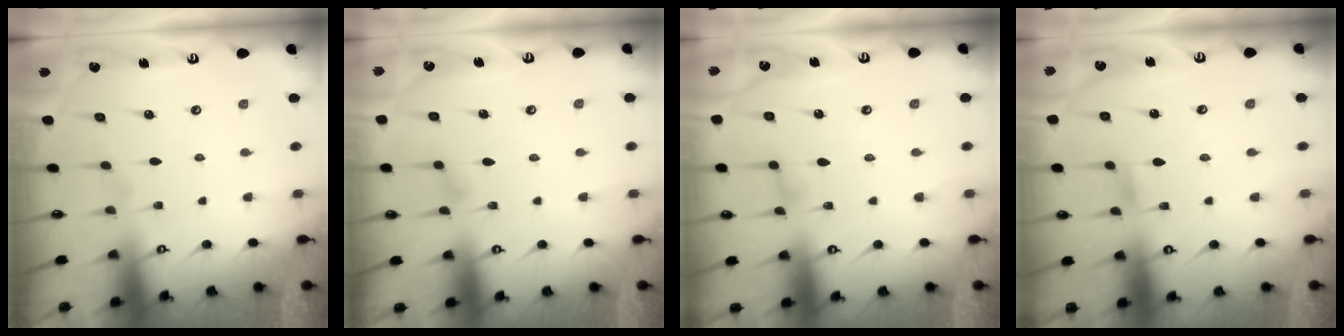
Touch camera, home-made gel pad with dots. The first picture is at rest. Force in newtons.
{"total": 4.0, "press": 3.9, "slide": 0.4}
{"total": 2.5, "press": 2.4, "slide": 0.3}
{"total": 1.8, "press": 1.8, "slide": 0.2}